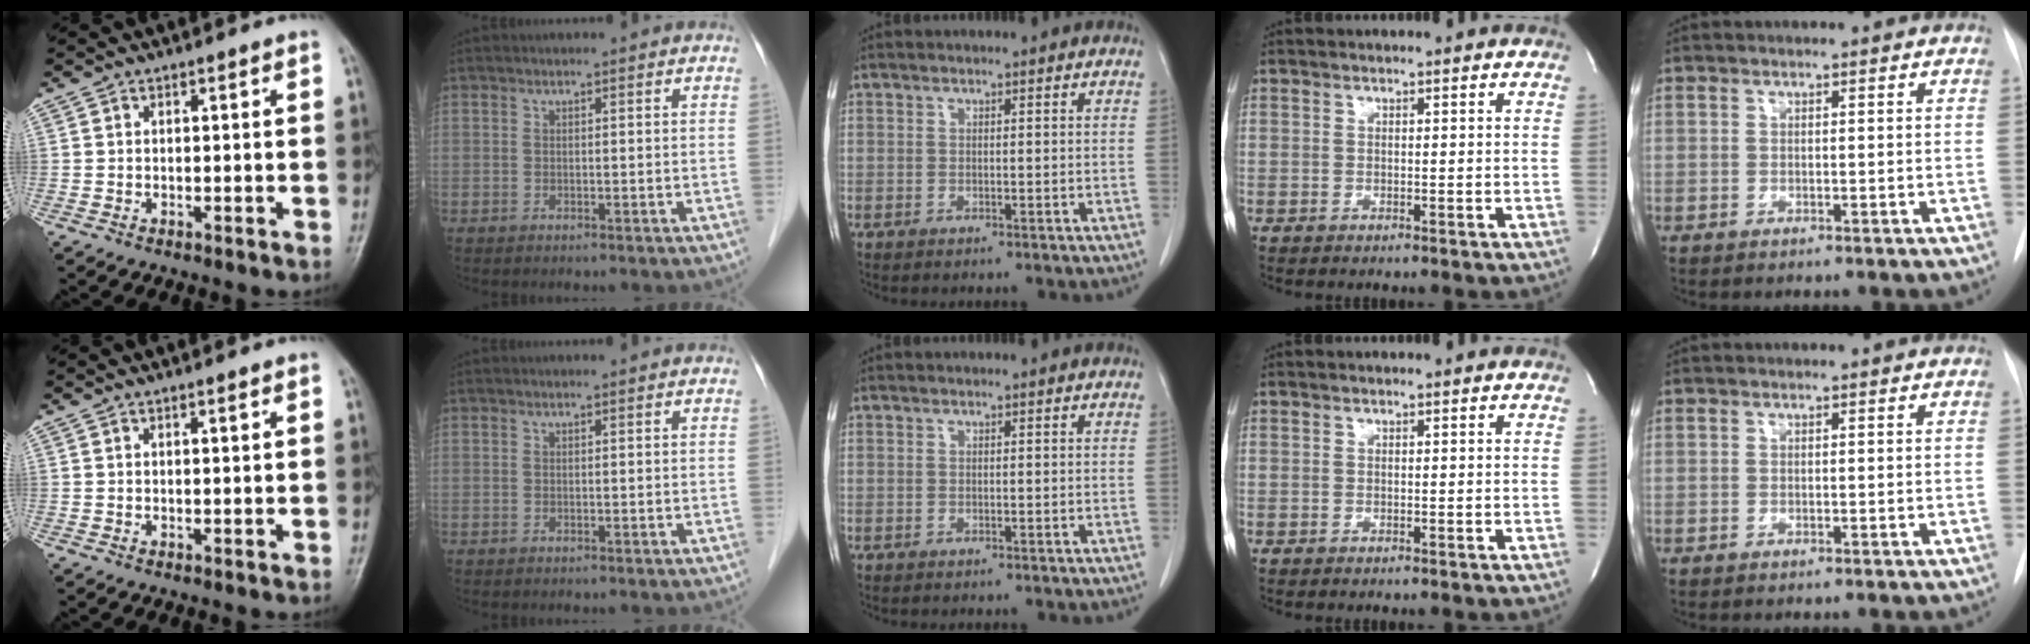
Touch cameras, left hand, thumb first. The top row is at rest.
{"thumb": {"total": 1.0, "force": [0.5, 0.3, 0.8], "torque": [-0.013, 0.001, 0.006]}}